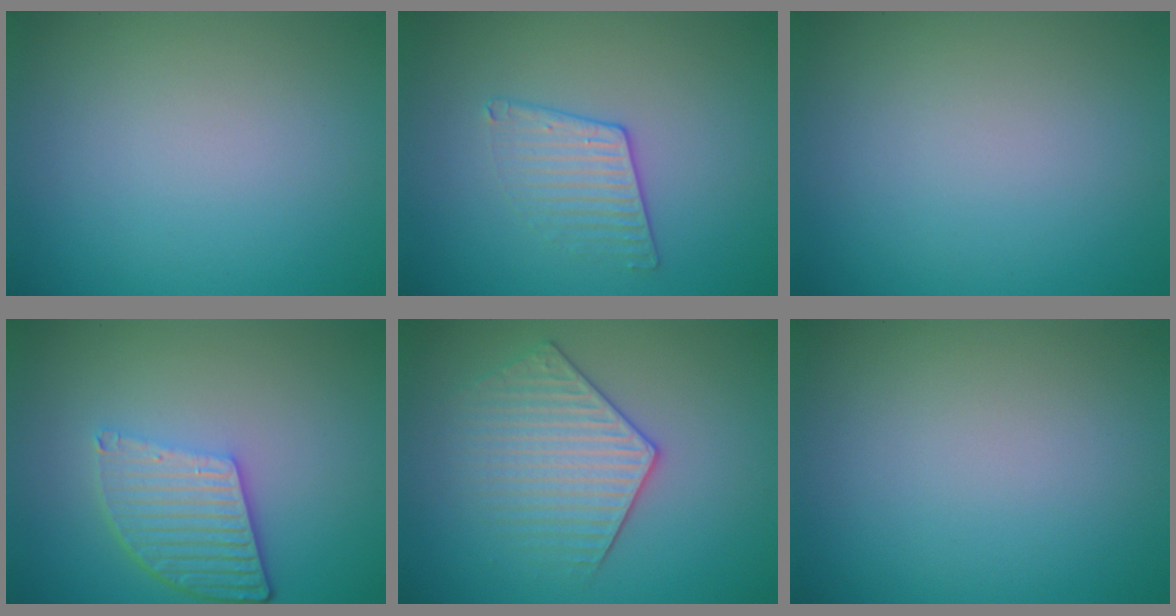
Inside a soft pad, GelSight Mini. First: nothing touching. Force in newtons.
{"total": 2.0, "press": 1.5, "slide": 1.3}
{"total": 0.0}
{"total": 5.1, "press": 3.8, "slide": 3.5}
{"total": 3.5, "press": 3.4, "slide": 0.7}
{"total": 0.0}